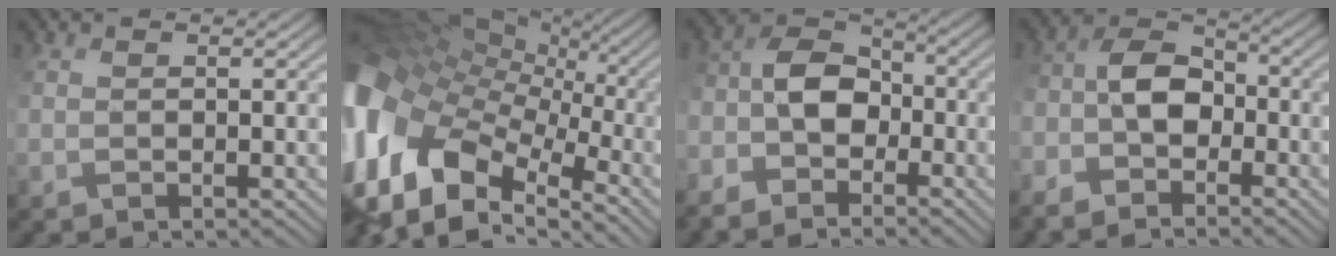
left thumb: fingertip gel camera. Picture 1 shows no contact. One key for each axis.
{"total": 18.6, "fx": -3.5, "fy": 12.3, "fz": 13.6, "tx": -0.314, "ty": -0.008, "tz": -0.054}
{"total": 7.8, "fx": -3.7, "fy": 4.8, "fz": 4.9, "tx": -0.115, "ty": -0.001, "tz": -0.090}
{"total": 7.0, "fx": -3.5, "fy": 4.3, "fz": 4.3, "tx": -0.098, "ty": -0.001, "tz": -0.082}